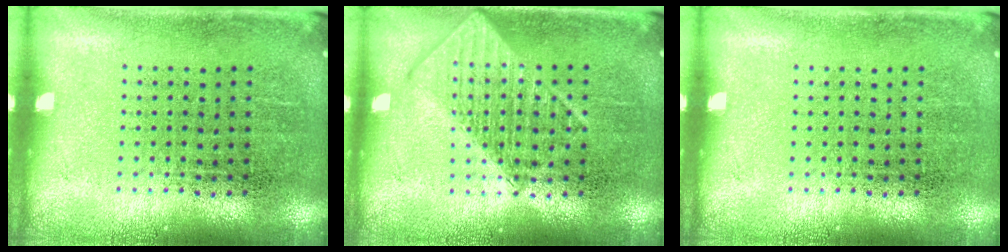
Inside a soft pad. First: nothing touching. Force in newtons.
{"total": 2.7, "press": 2.7, "slide": 0.4}
{"total": 0.0}